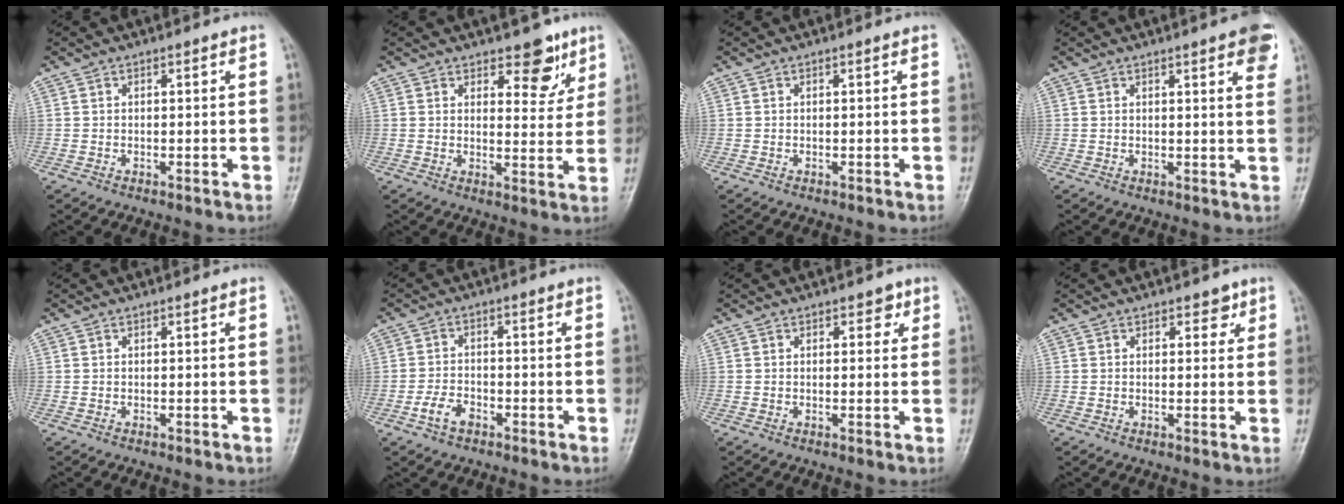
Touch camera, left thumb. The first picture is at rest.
{"total": 7.5, "force": [4.8, 3.9, 4.3], "torque": [-0.020, -0.028, 0.064]}
{"total": 0.0}
{"total": 6.6, "force": [3.6, 1.4, 5.4], "torque": [-0.050, -0.006, 0.039]}
{"total": 0.0}
{"total": 4.2, "force": [-2.3, 2.5, 2.4], "torque": [-0.044, 0.015, -0.045]}
{"total": 2.2, "force": [1.1, 1.5, 1.2], "torque": [0.004, -0.002, 0.011]}
{"total": 2.4, "force": [1.4, 1.5, 1.3], "torque": [0.004, -0.005, 0.016]}